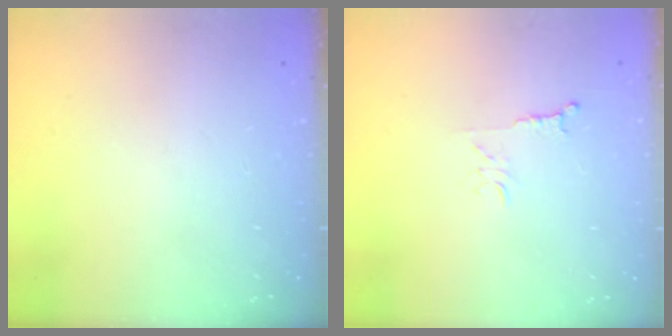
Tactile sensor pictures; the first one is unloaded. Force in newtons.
{"total": 3.9, "press": 3.8, "slide": 0.5}